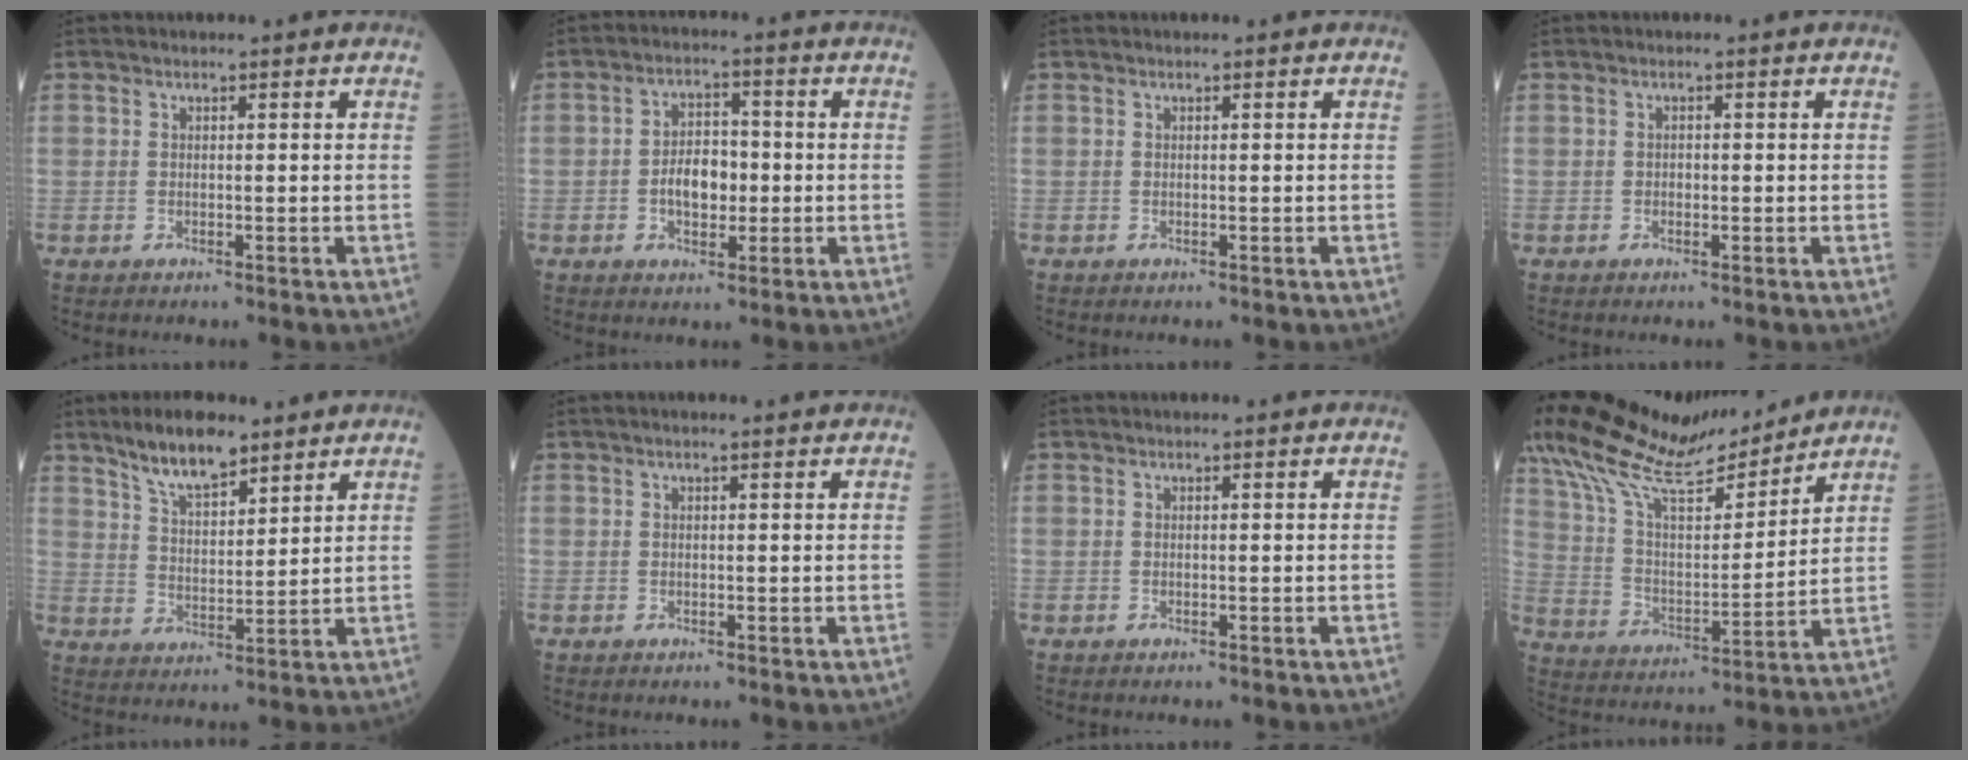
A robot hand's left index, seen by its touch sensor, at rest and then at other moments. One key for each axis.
{"total": 5.7, "fx": -0.9, "fy": 3.3, "fz": 4.5, "tx": -0.086, "ty": 0.012, "tz": -0.016}
{"total": 0.0}
{"total": 0.6, "fx": -0.1, "fy": 0.4, "fz": 0.4, "tx": -0.006, "ty": 0.002, "tz": -0.004}
{"total": 8.4, "fx": 6.6, "fy": 2.3, "fz": 4.7, "tx": -0.094, "ty": 0.008, "tz": 0.124}
{"total": 0.8, "fx": 0.7, "fy": -0.1, "fz": 0.5, "tx": -0.011, "ty": 0.005, "tz": 0.012}
{"total": 0.0}
{"total": 18.7, "fx": 16.7, "fy": 2.9, "fz": 7.9, "tx": -0.160, "ty": 0.017, "tz": 0.295}